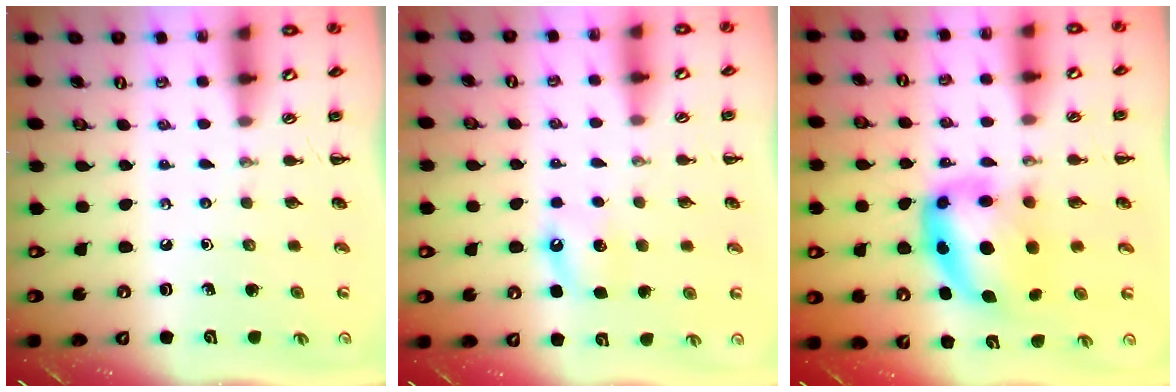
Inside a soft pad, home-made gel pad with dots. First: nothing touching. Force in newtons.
{"total": 6.0, "press": 5.7, "slide": 1.8}
{"total": 11.3, "press": 11.0, "slide": 2.8}